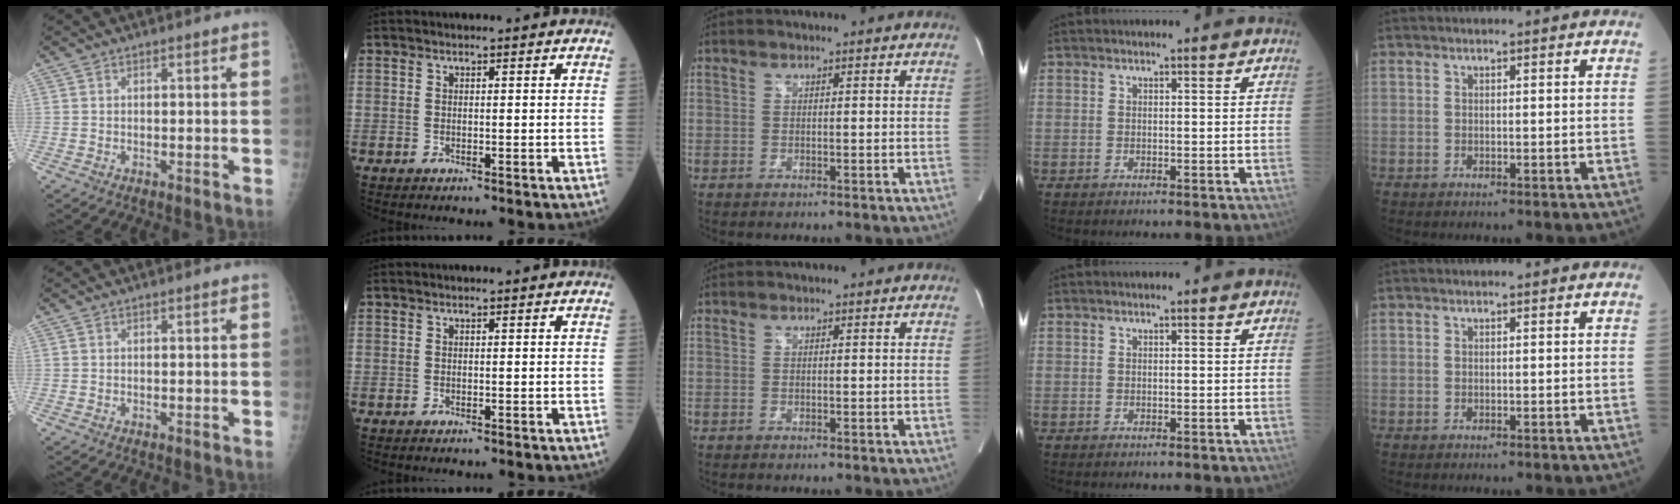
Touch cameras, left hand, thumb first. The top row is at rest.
{}